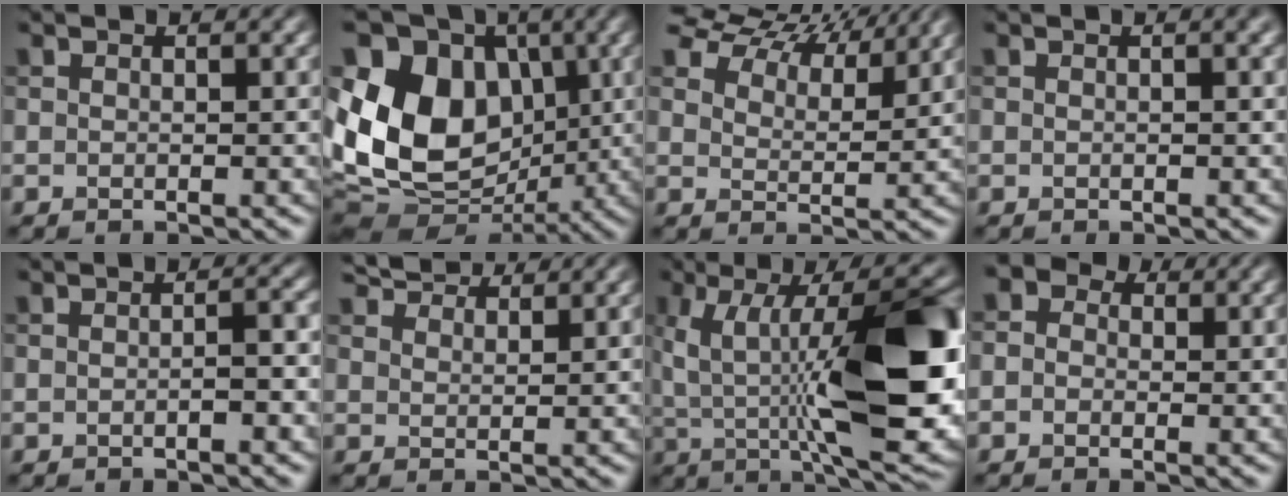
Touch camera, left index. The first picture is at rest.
{"total": 14.2, "force": [0.7, 10.9, 9.0], "torque": [-0.169, 0.010, 0.009]}
{"total": 11.4, "force": [9.4, 4.6, 4.6], "torque": [-0.112, -0.004, 0.160]}
{"total": 0.9, "force": [0.1, 0.2, 0.9], "torque": [-0.013, 0.002, 0.000]}
{"total": 1.9, "force": [-0.7, 0.3, 1.7], "torque": [-0.024, 0.005, -0.014]}
{"total": 4.5, "force": [4.0, 1.3, 1.5], "torque": [-0.036, 0.010, 0.062]}
{"total": 15.8, "force": [0.5, 5.7, 14.8], "torque": [-0.213, 0.000, 0.000]}
{"total": 4.6, "force": [1.3, 3.8, 2.3], "torque": [-0.033, 0.024, -0.027]}